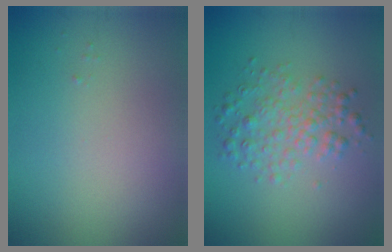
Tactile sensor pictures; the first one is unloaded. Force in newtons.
{"total": 3.3, "press": 3.3, "slide": 0.1}